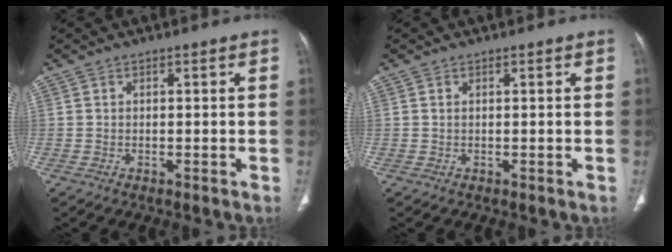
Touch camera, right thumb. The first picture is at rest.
{"total": 0.0}